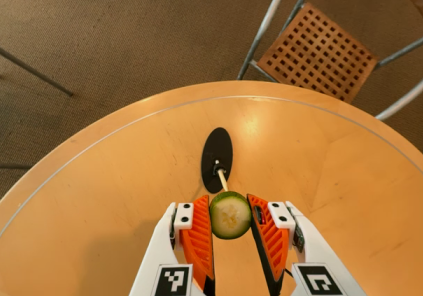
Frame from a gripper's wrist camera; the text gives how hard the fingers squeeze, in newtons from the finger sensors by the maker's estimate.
{"total": 6.7, "left": 6.8, "right": 6.7}